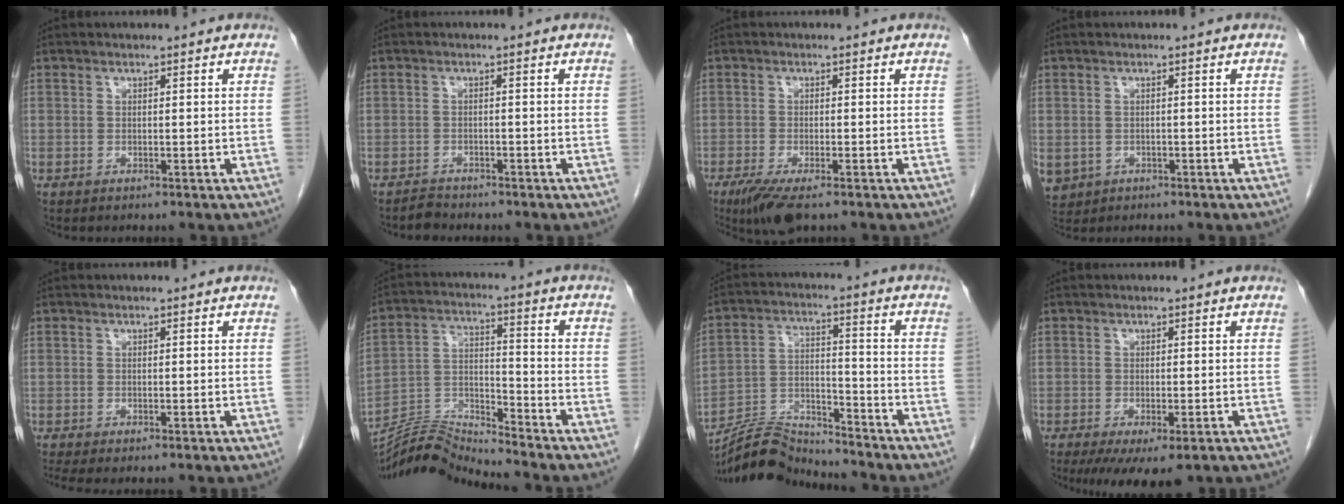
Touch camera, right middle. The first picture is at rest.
{"total": 1.7, "force": [-1.6, 0.4, -0.1], "torque": [-0.003, -0.004, -0.028]}
{"total": 6.0, "force": [-4.1, 1.3, 4.2], "torque": [-0.076, -0.016, -0.067]}
{"total": 6.1, "force": [-2.6, 5.2, 1.9], "torque": [-0.052, -0.003, -0.036]}
{"total": 2.1, "force": [-1.7, 0.2, 1.3], "torque": [-0.022, -0.009, -0.027]}
{"total": 10.1, "force": [-9.9, -1.7, 0.2], "torque": [-0.006, 0.030, -0.185]}
{"total": 9.8, "force": [-9.8, 0.2, 0.2], "torque": [-0.008, 0.022, -0.182]}
{"total": 7.9, "force": [-5.2, 2.6, 5.4], "torque": [-0.077, -0.018, -0.078]}